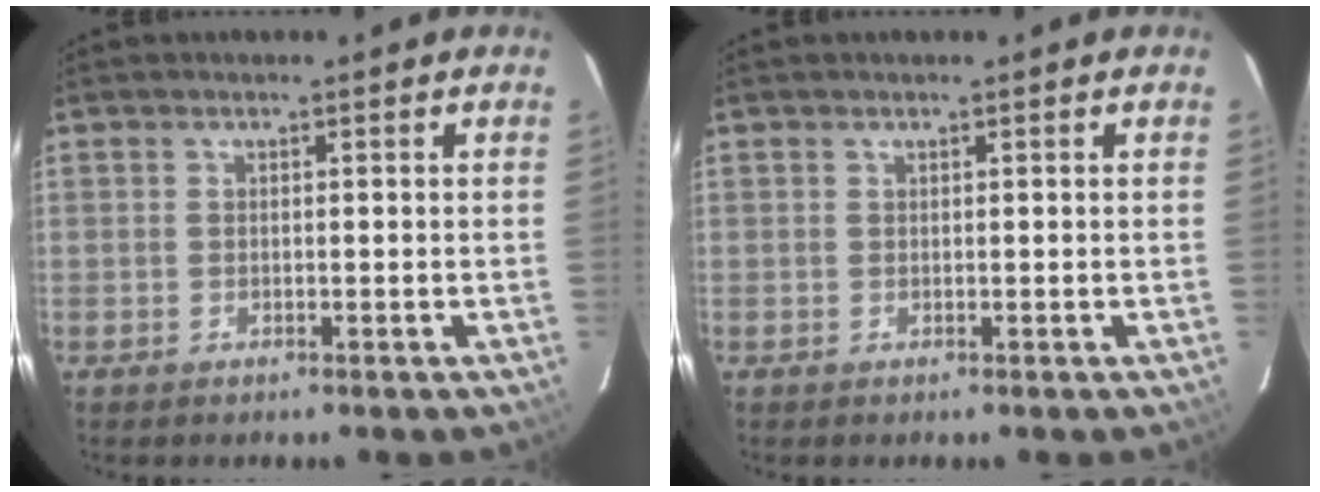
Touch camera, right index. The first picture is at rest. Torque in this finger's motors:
{"motor_torque": [0.04, -0.01, 0.01, 0.01]}